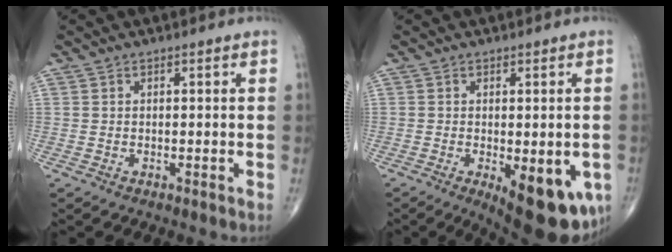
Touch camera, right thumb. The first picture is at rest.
{"total": 13.6, "force": [-4.6, 5.5, 11.5], "torque": [-0.122, -0.013, -0.049]}